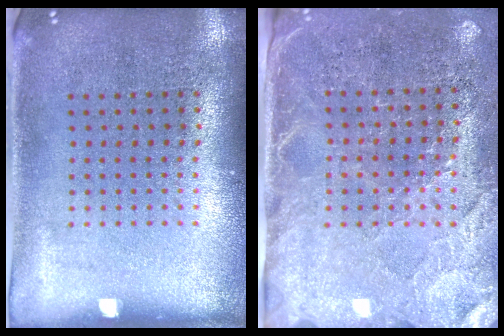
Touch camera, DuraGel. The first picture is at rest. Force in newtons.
{"total": 2.8, "press": 2.6, "slide": 1.1}